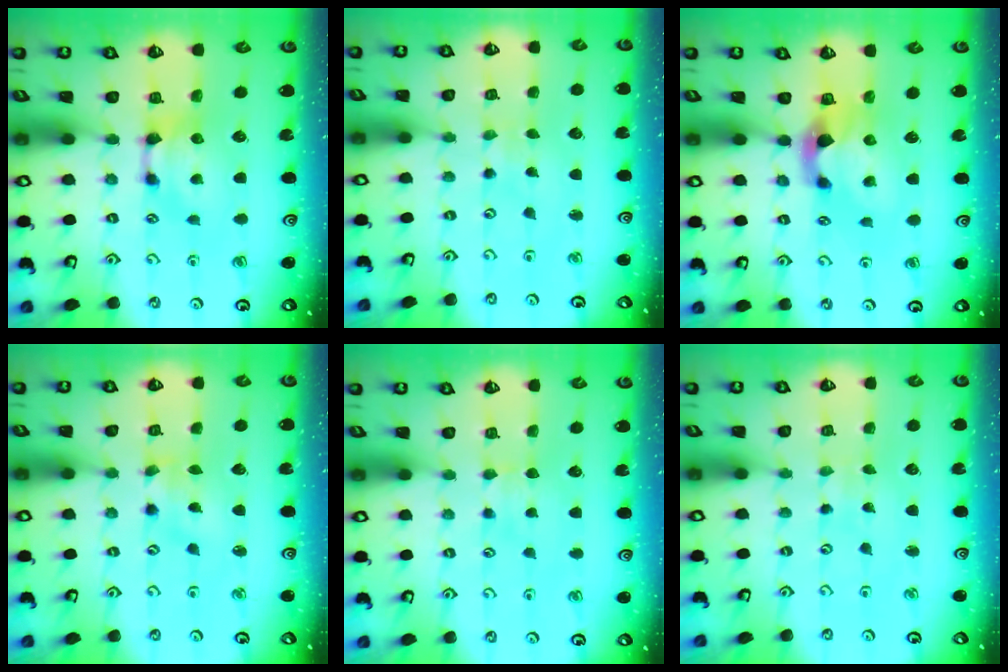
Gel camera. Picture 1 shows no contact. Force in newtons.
{"total": 4.7, "press": 4.7, "slide": 0.3}
{"total": 2.3, "press": 1.9, "slide": 1.2}
{"total": 2.3, "press": 2.1, "slide": 0.9}
{"total": 2.2, "press": 2.2, "slide": 0.4}
{"total": 7.0, "press": 7.0, "slide": 0.5}